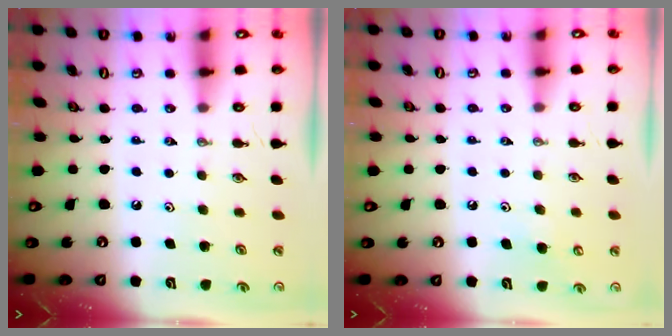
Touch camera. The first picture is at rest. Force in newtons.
{"total": 4.3, "press": 4.2, "slide": 0.9}